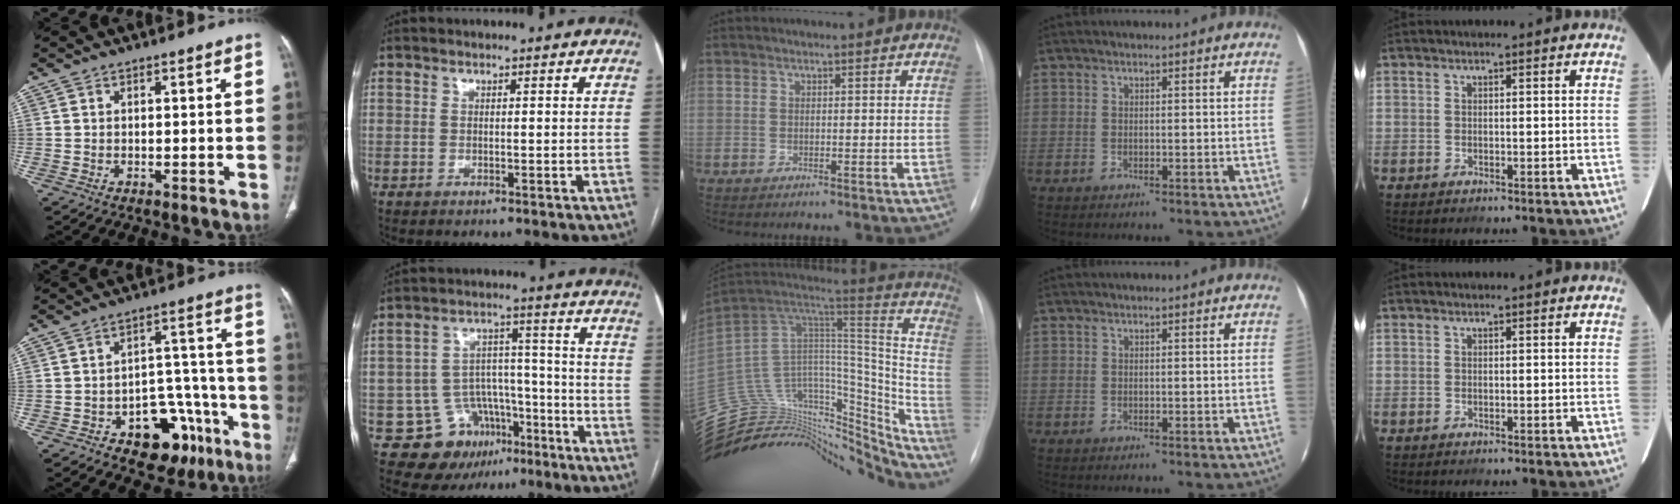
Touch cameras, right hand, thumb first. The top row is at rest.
{"thumb": {"total": 14.8, "force": [-7.9, 9.0, 8.8], "torque": [-0.065, 0.069, -0.102]}, "index": {"total": 11.3, "force": [-6.0, 9.0, 3.1], "torque": [-0.039, 0.055, -0.079]}, "middle": {"total": 40.1, "force": [-35.2, 13.2, 13.9], "torque": [-0.238, 0.005, -0.501]}}